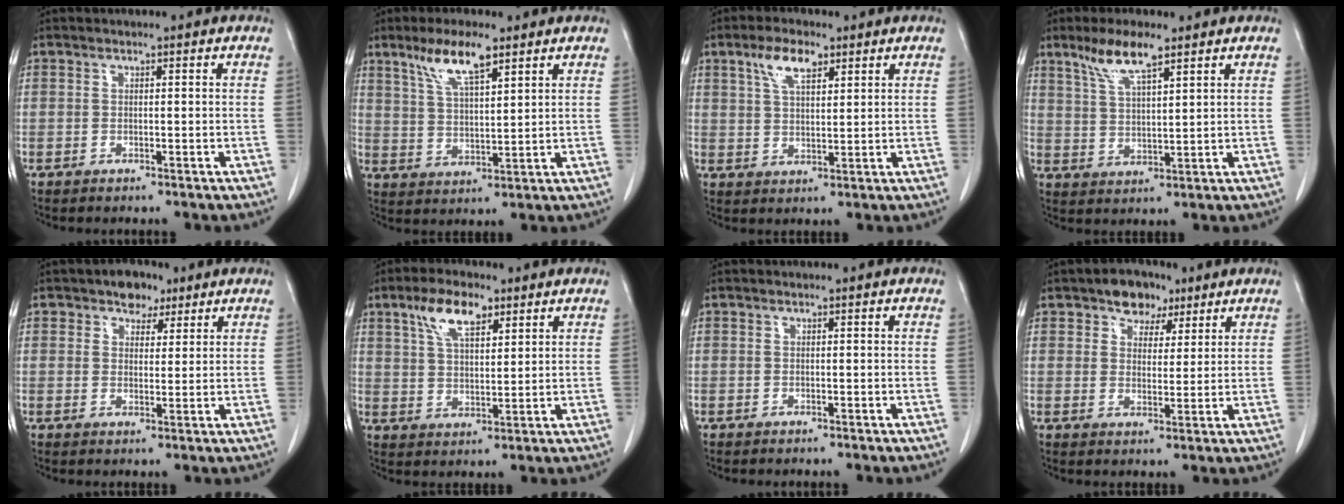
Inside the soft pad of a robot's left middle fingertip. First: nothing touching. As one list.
[{"total": 7.9, "force": [5.2, 1.6, 5.8], "torque": [-0.118, 0.005, 0.101]}, {"total": 6.0, "force": [3.4, 2.2, 4.3], "torque": [-0.089, 0.009, 0.065]}, {"total": 7.2, "force": [4.9, 1.2, 5.1], "torque": [-0.106, 0.005, 0.097]}, {"total": 4.4, "force": [2.8, 2.8, 1.7], "torque": [-0.020, 0.009, 0.046]}, {"total": 7.8, "force": [4.5, 2.9, 5.7], "torque": [-0.114, 0.014, 0.086]}, {"total": 0.0}, {"total": 5.9, "force": [3.8, 3.9, 2.4], "torque": [-0.027, 0.013, 0.060]}]